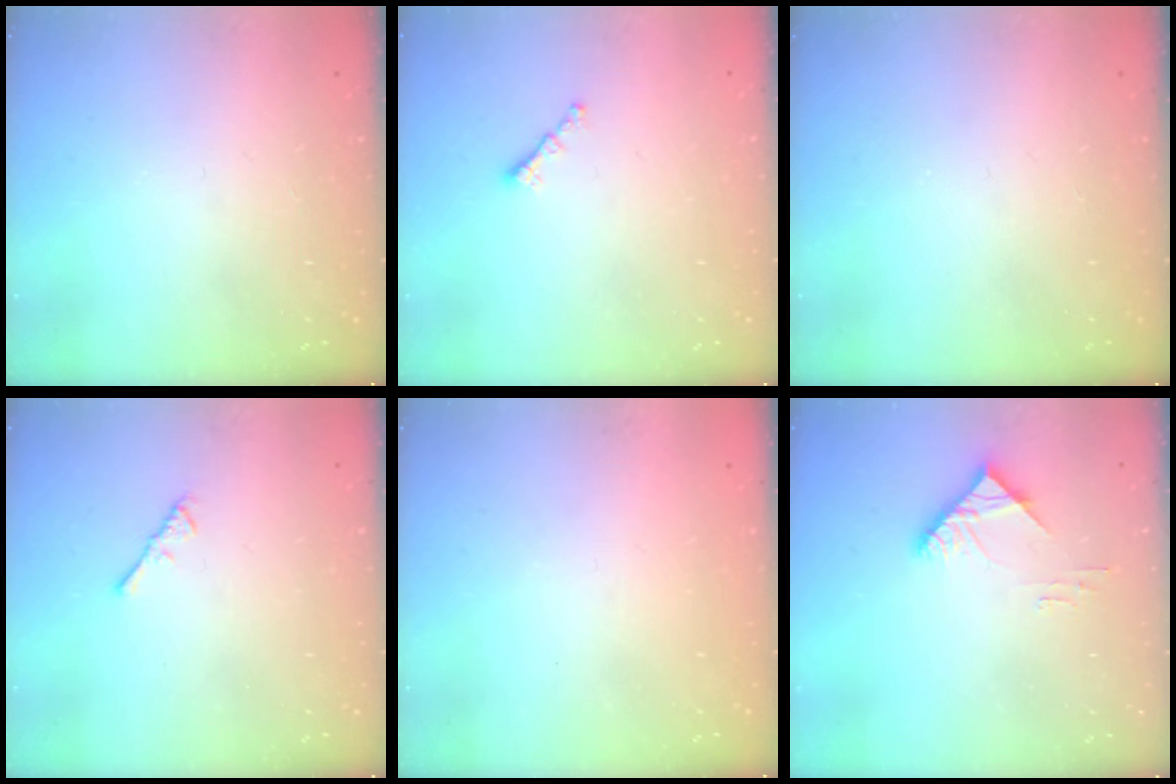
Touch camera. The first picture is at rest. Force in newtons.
{"total": 0.8, "press": 0.7, "slide": 0.4}
{"total": 0.0}
{"total": 2.2, "press": 2.1, "slide": 0.5}
{"total": 0.9, "press": 0.8, "slide": 0.3}
{"total": 5.2, "press": 5.1, "slide": 0.7}